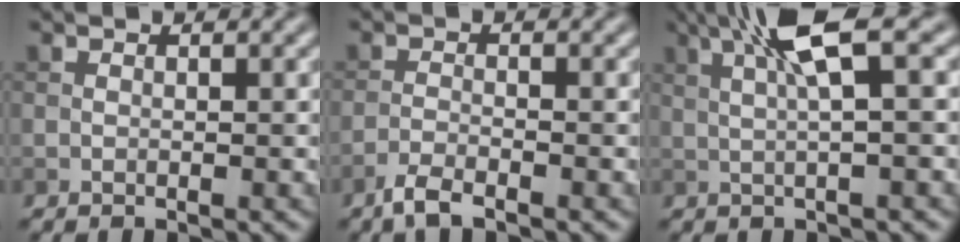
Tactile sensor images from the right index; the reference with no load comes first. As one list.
[{"total": 2.5, "force": [-1.9, 0.5, 1.6], "torque": [-0.034, -0.004, -0.044]}, {"total": 6.1, "force": [2.0, 0.9, 5.7], "torque": [-0.096, 0.018, 0.033]}]